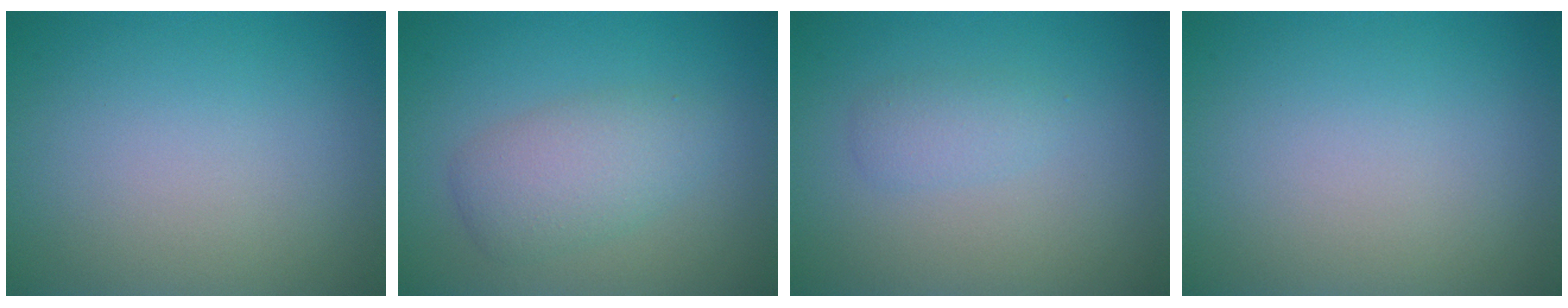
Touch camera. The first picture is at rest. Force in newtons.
{"total": 3.6, "press": 3.6, "slide": 0.0}
{"total": 1.4, "press": 1.4, "slide": 0.0}
{"total": 0.0}